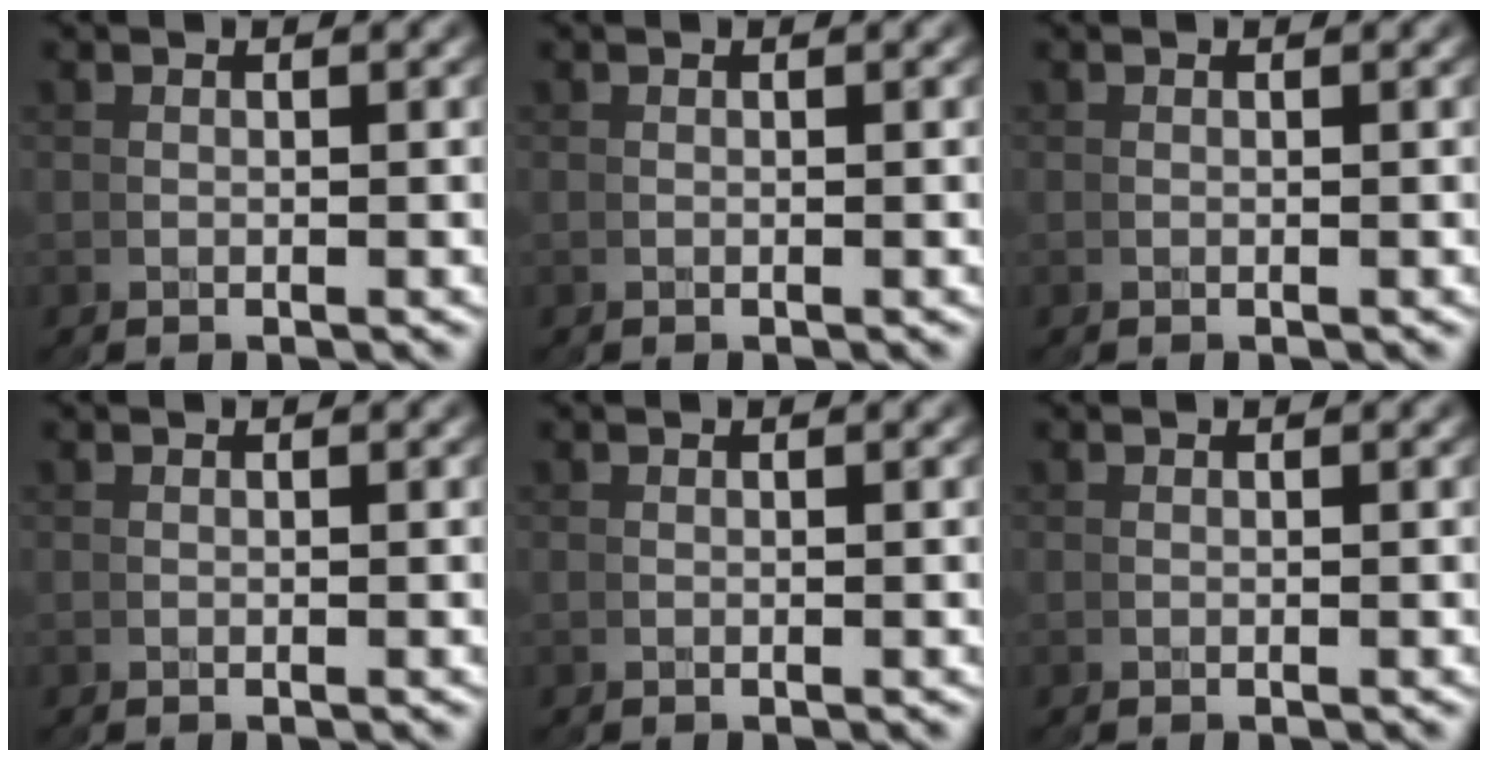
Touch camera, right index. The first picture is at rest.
{"total": 0.0}
{"total": 0.0}
{"total": 0.0}
{"total": 0.0}
{"total": 0.0}